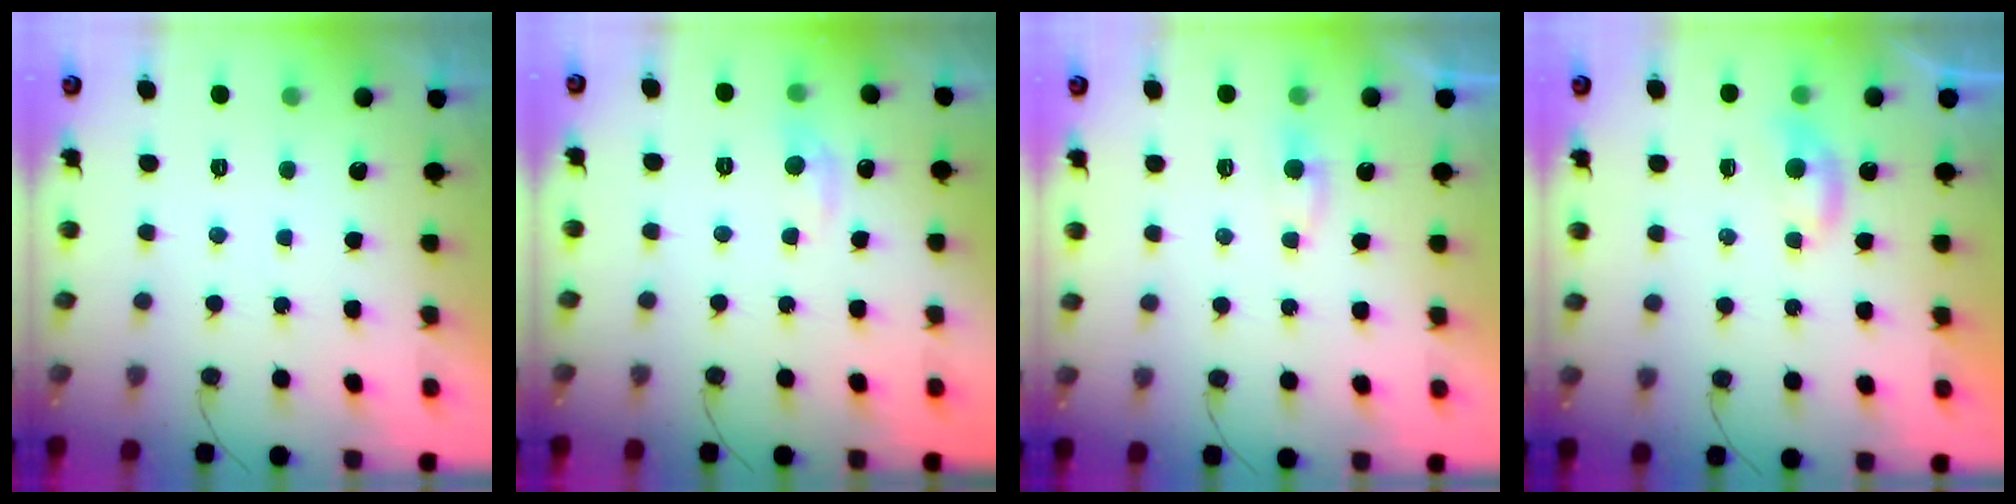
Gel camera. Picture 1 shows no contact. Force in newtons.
{"total": 6.4, "press": 6.4, "slide": 0.9}
{"total": 3.2, "press": 3.1, "slide": 0.5}
{"total": 4.7, "press": 4.6, "slide": 0.6}